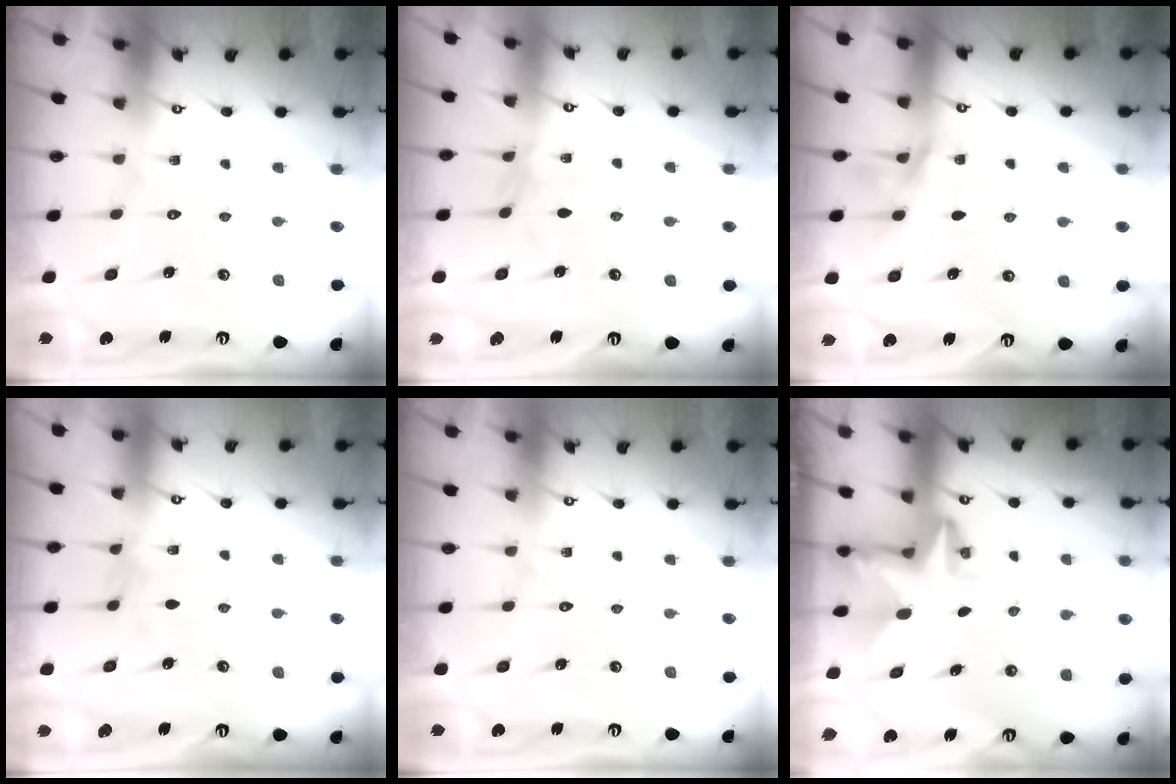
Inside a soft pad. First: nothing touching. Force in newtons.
{"total": 1.9, "press": 1.9, "slide": 0.5}
{"total": 2.9, "press": 2.8, "slide": 0.4}
{"total": 2.9, "press": 2.9, "slide": 0.2}
{"total": 0.0}
{"total": 2.9, "press": 2.9, "slide": 0.2}